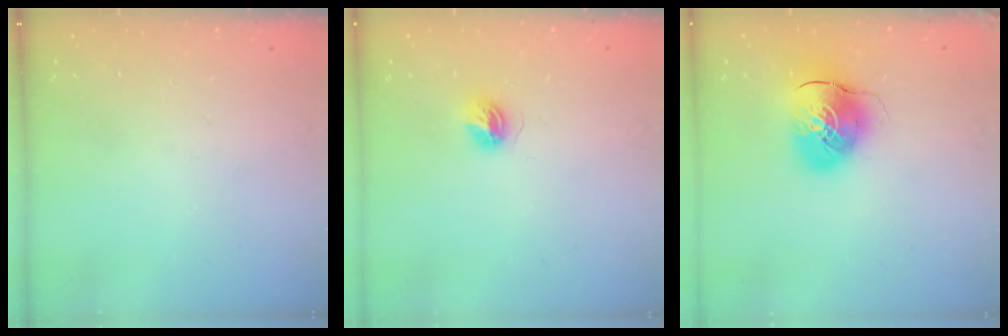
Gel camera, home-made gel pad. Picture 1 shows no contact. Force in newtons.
{"total": 5.4, "press": 5.4, "slide": 0.5}
{"total": 10.8, "press": 10.6, "slide": 2.0}